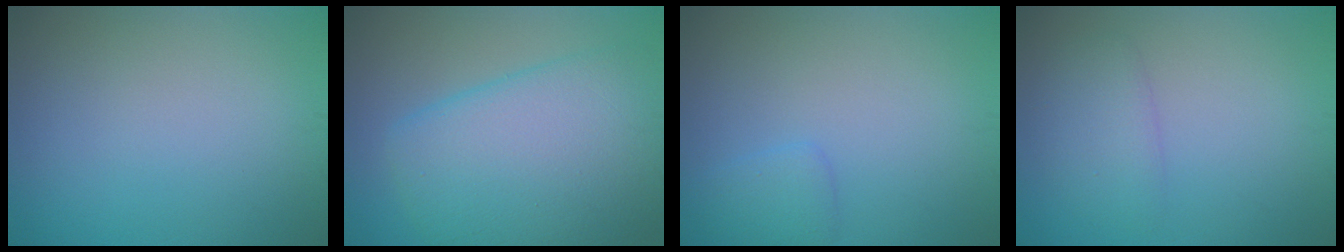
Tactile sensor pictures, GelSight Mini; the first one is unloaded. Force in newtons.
{"total": 10.2, "press": 10.2, "slide": 0.4}
{"total": 1.6, "press": 1.6, "slide": 0.1}
{"total": 2.2, "press": 2.2, "slide": 0.2}